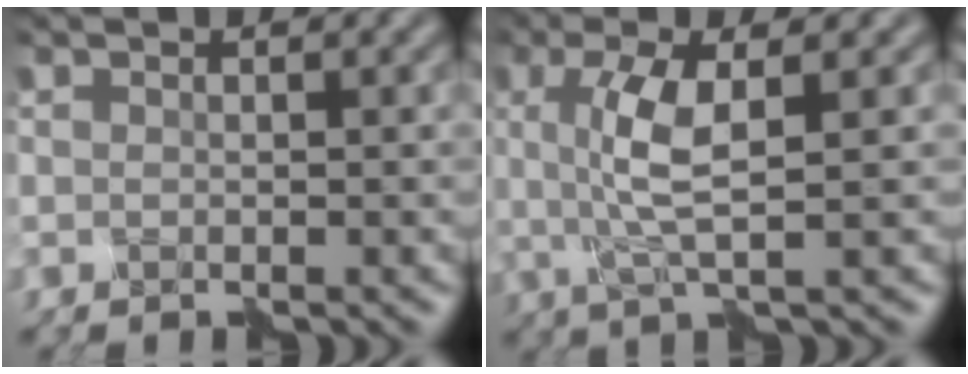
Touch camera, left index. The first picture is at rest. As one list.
[{"total": 4.1, "force": [0.4, 0.7, 4.0], "torque": [-0.098, 0.004, 0.014]}]